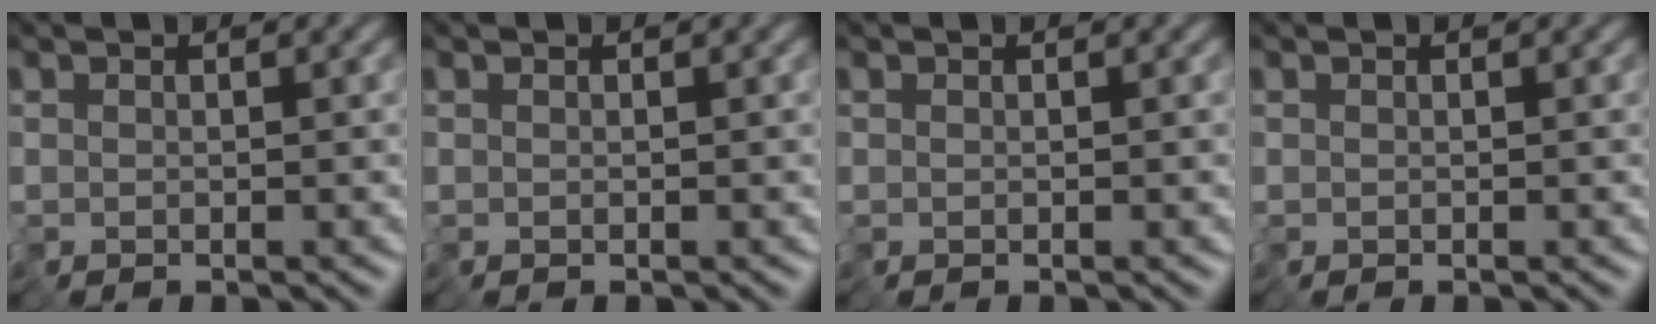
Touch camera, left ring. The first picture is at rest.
{"total": 0.0}
{"total": 0.0}
{"total": 0.0}